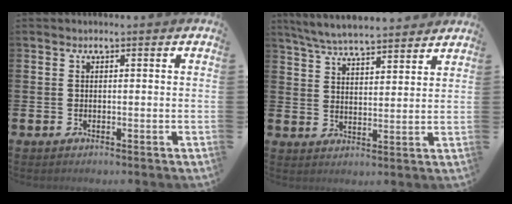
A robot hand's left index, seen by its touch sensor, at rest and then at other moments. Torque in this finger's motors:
{"motor_torque": [1.12, -1.02, 0.83, 0.21]}